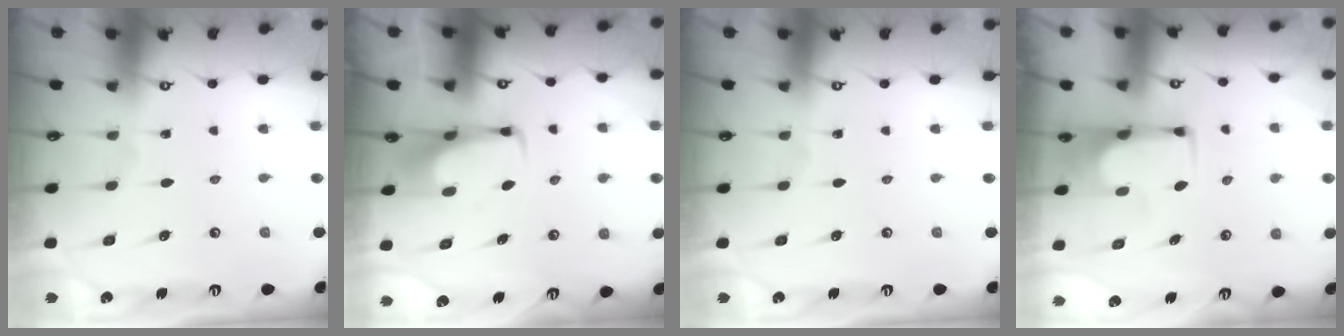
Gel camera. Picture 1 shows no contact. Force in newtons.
{"total": 3.3, "press": 3.3, "slide": 0.3}
{"total": 0.0}
{"total": 1.5, "press": 1.5, "slide": 0.1}